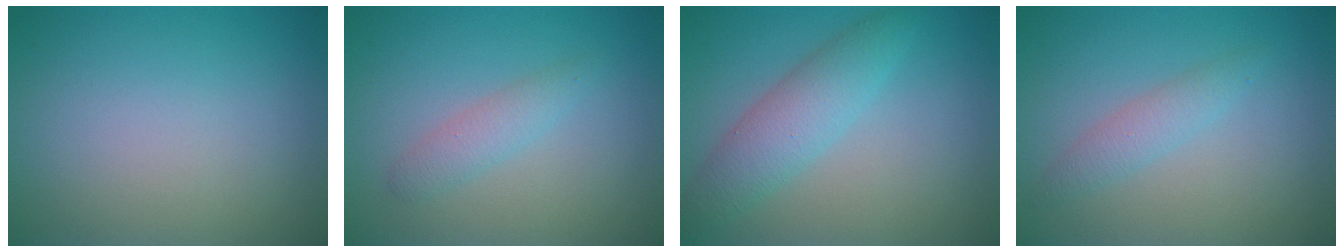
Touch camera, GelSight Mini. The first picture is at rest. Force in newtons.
{"total": 1.8, "press": 1.8, "slide": 0.0}
{"total": 3.9, "press": 3.9, "slide": 0.1}
{"total": 1.8, "press": 1.8, "slide": 0.1}